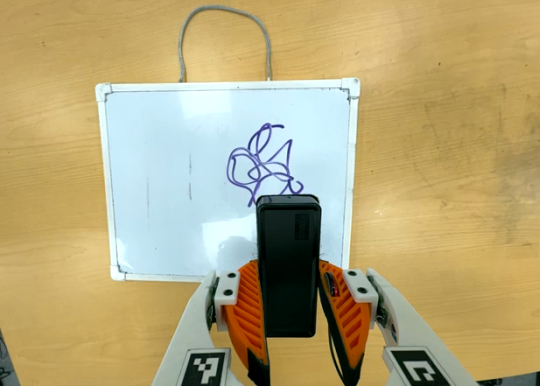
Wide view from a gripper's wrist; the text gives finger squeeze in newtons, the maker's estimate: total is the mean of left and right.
{"total": 4.0, "left": 2.7, "right": 5.4}